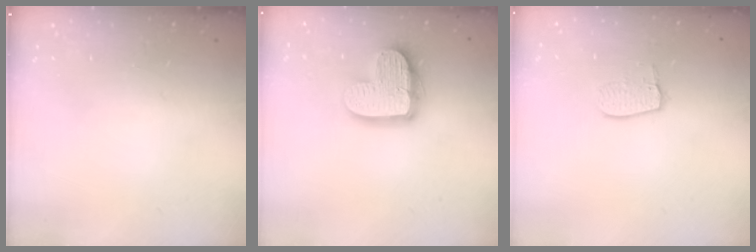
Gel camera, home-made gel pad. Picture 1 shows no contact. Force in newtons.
{"total": 14.5, "press": 14.4, "slide": 1.3}
{"total": 7.2, "press": 7.2, "slide": 0.3}